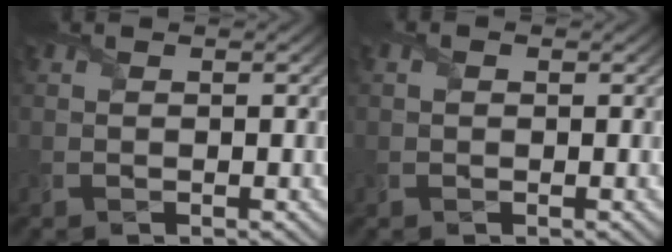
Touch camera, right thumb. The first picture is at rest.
{"total": 0.6, "force": [0.1, 0.4, 0.4], "torque": [-0.007, 0.002, 0.001]}